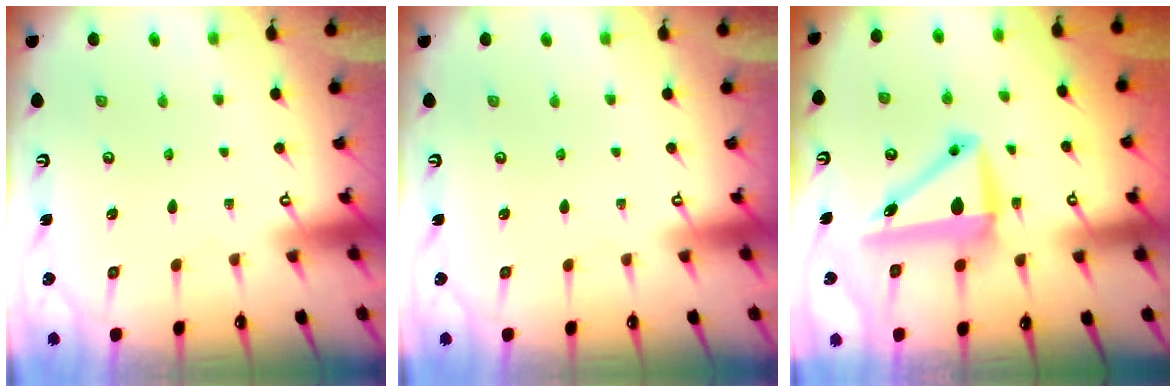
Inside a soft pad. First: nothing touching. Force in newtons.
{"total": 0.0}
{"total": 9.2, "press": 8.9, "slide": 2.3}